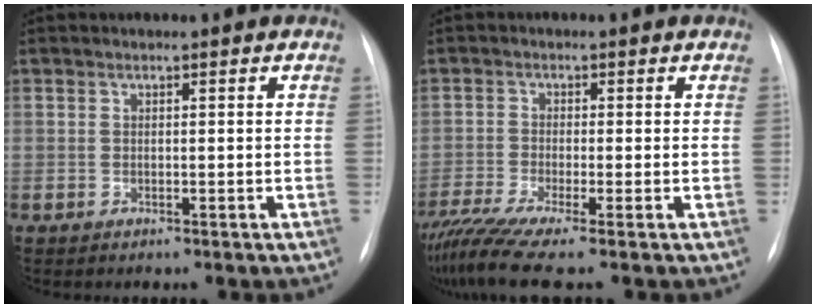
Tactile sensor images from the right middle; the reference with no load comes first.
{"total": 9.0, "force": [-6.9, -0.1, 5.9], "torque": [-0.114, -0.022, -0.123]}